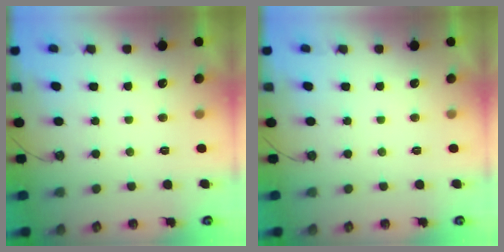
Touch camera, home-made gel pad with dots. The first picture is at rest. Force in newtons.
{"total": 0.0}